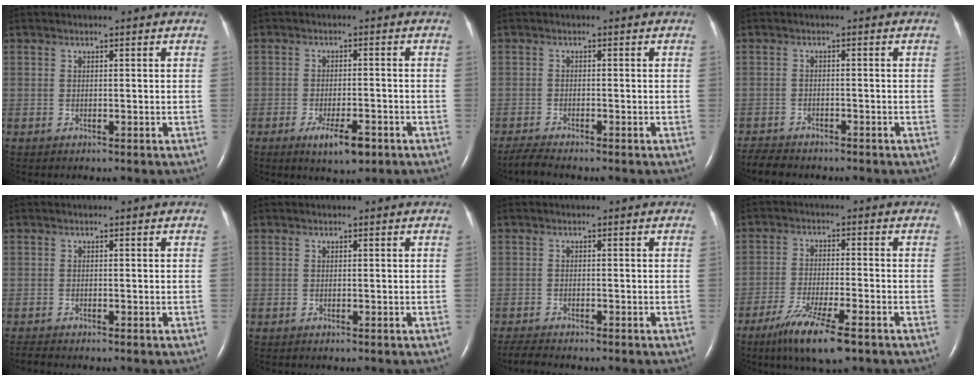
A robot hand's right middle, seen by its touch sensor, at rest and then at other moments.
{"total": 5.5, "force": [-3.2, 1.5, 4.3], "torque": [-0.079, -0.008, -0.045]}
{"total": 2.9, "force": [-2.6, -0.1, 1.2], "torque": [-0.029, -0.012, -0.046]}
{"total": 4.5, "force": [-4.2, 1.2, 1.1], "torque": [-0.020, -0.012, -0.067]}
{"total": 1.1, "force": [-1.1, 0.0, 0.3], "torque": [-0.011, -0.005, -0.018]}
{"total": 0.0}
{"total": 3.7, "force": [-3.4, 0.4, 1.5], "torque": [-0.030, -0.013, -0.053]}
{"total": 9.6, "force": [-6.1, 0.9, 7.3], "torque": [-0.142, -0.026, -0.103]}